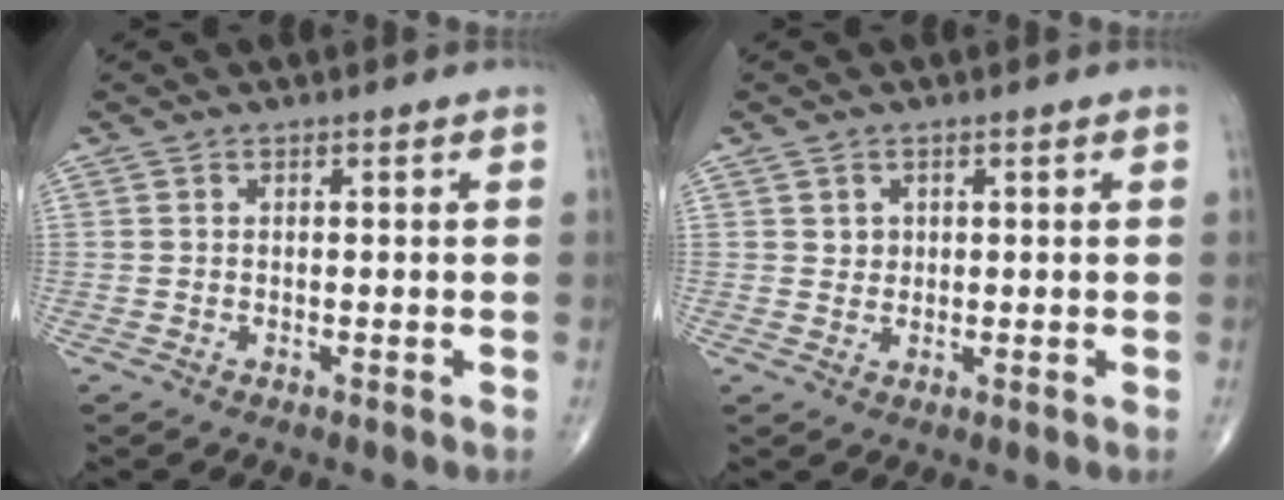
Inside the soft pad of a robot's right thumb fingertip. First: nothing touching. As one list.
[{"total": 1.8, "force": [0.6, 1.6, 0.5], "torque": [0.001, -0.003, 0.010]}]